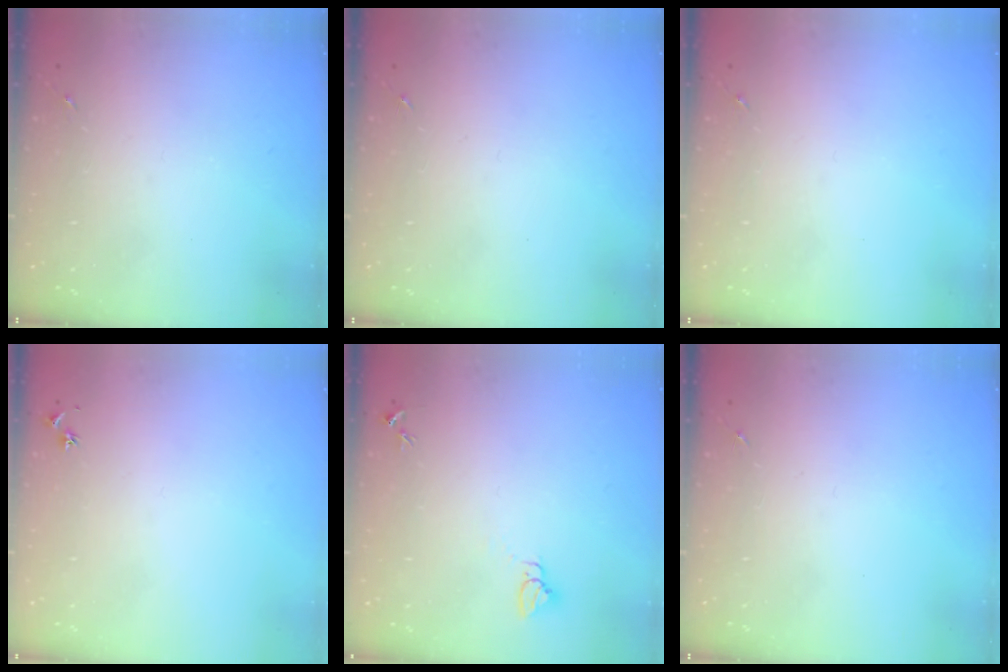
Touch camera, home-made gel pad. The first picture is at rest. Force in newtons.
{"total": 0.0}
{"total": 0.0}
{"total": 2.9, "press": 2.8, "slide": 0.3}
{"total": 2.7, "press": 2.7, "slide": 0.1}
{"total": 0.0}